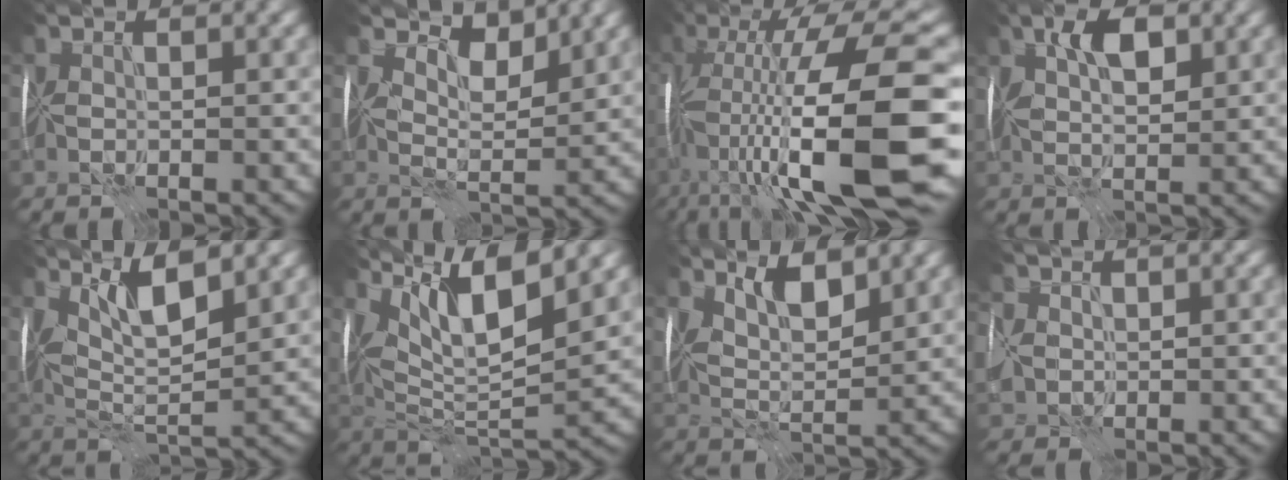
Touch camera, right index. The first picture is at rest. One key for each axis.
{"total": 4.4, "fx": 3.5, "fy": 1.6, "fz": 2.2, "tx": -0.043, "ty": -0.001, "tz": 0.049}
{"total": 17.2, "fx": -3.6, "fy": 4.6, "fz": 16.2, "tx": -0.271, "ty": 0.028, "tz": -0.063}
{"total": 5.3, "fx": 2.2, "fy": 2.5, "fz": 4.1, "tx": -0.075, "ty": 0.005, "tz": 0.035}
{"total": 6.4, "fx": 3.1, "fy": 1.9, "fz": 5.2, "tx": -0.102, "ty": -0.002, "tz": 0.056}
{"total": 10.8, "fx": 6.4, "fy": 2.7, "fz": 8.2, "tx": -0.152, "ty": 0.006, "tz": 0.117}
{"total": 4.8, "fx": 2.9, "fy": 1.7, "fz": 3.5, "tx": -0.069, "ty": -0.002, "tz": 0.048}
{"total": 3.8, "fx": 0.4, "fy": 3.4, "fz": 1.8, "tx": -0.058, "ty": 0.011, "tz": 0.009}